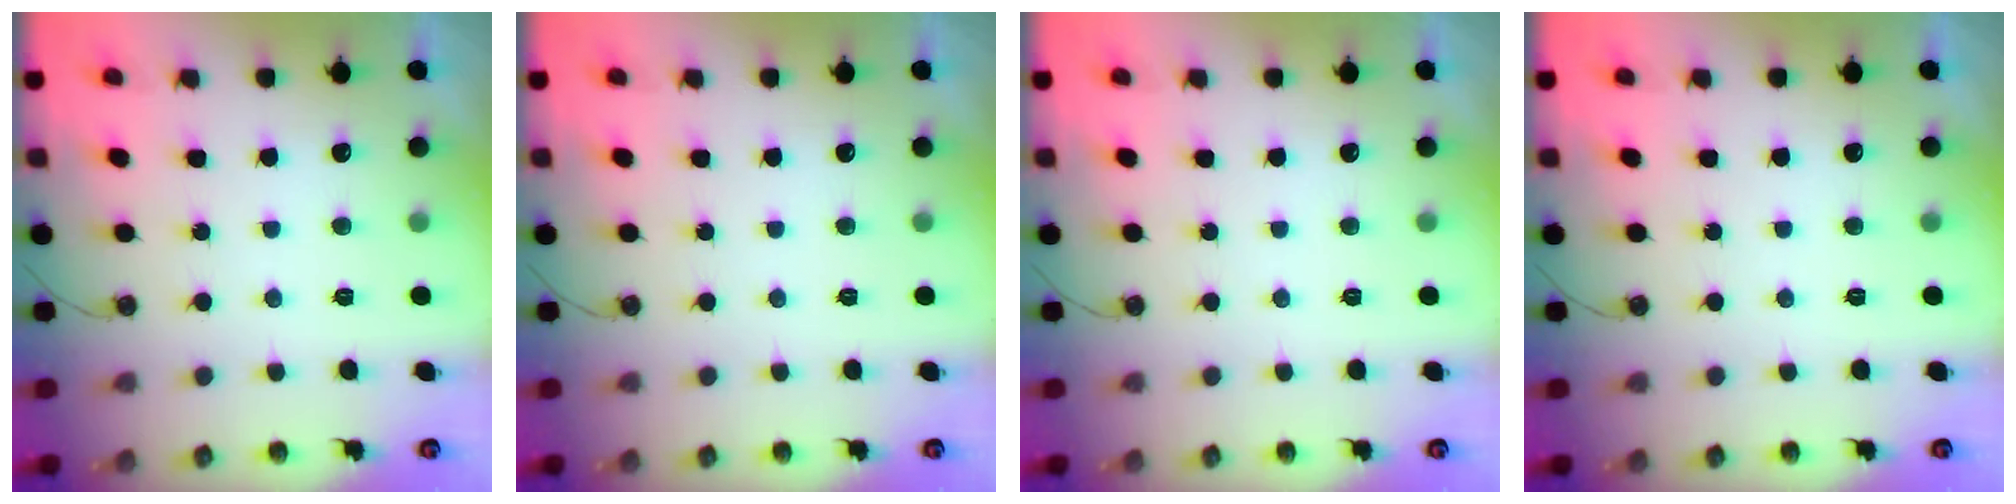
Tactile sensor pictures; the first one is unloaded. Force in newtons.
{"total": 0.0}
{"total": 0.0}
{"total": 0.0}